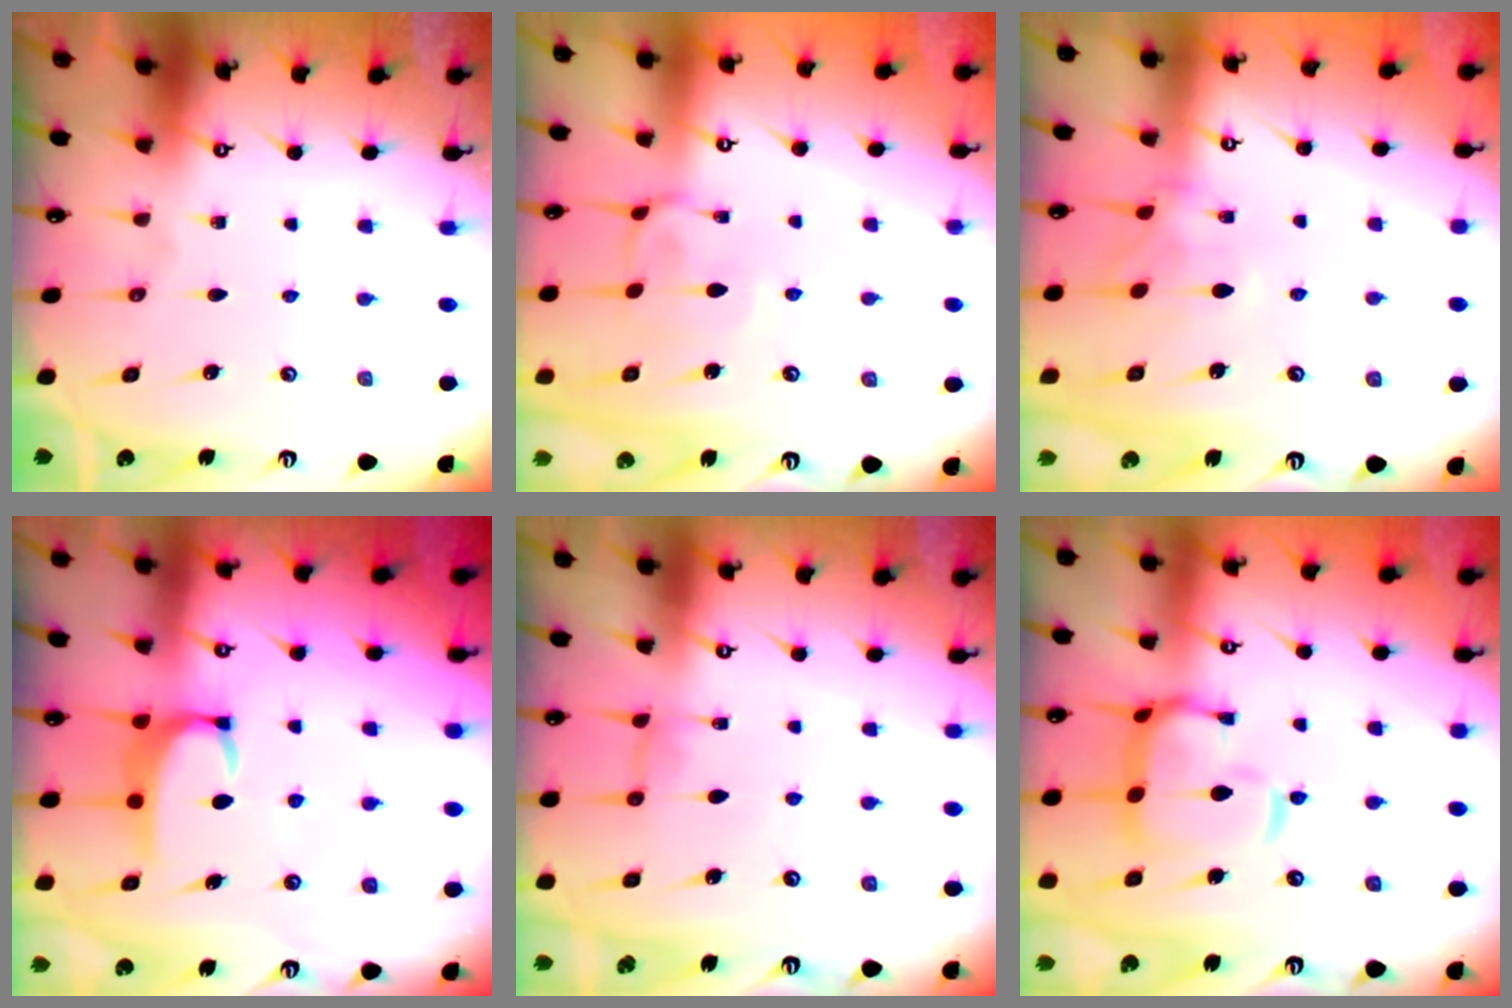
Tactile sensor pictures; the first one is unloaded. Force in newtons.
{"total": 2.3, "press": 2.2, "slide": 0.6}
{"total": 1.0, "press": 0.6, "slide": 0.9}
{"total": 3.2, "press": 3.2, "slide": 0.4}
{"total": 1.5, "press": 1.4, "slide": 0.6}
{"total": 10.0, "press": 9.9, "slide": 1.3}